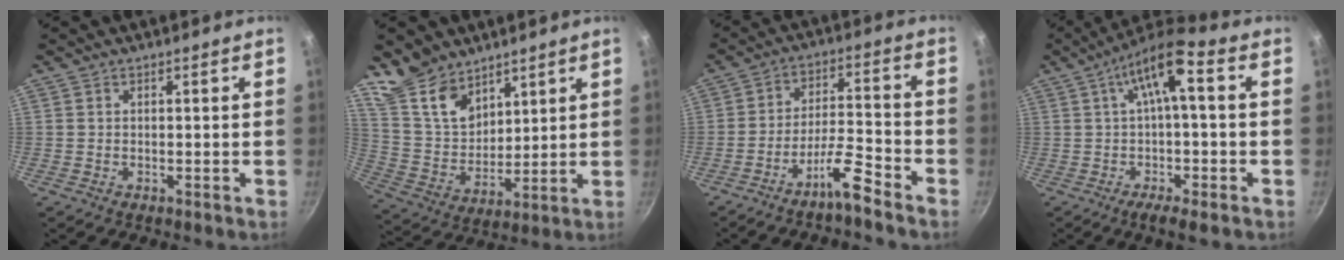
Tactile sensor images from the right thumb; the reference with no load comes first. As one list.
[{"total": 12.8, "force": [9.5, 7.3, 4.4], "torque": [-0.044, -0.060, 0.192]}, {"total": 7.8, "force": [-5.9, 0.9, 5.1], "torque": [-0.095, 0.050, -0.102]}, {"total": 11.2, "force": [-0.8, 1.9, 11.0], "torque": [-0.198, 0.030, -0.020]}]